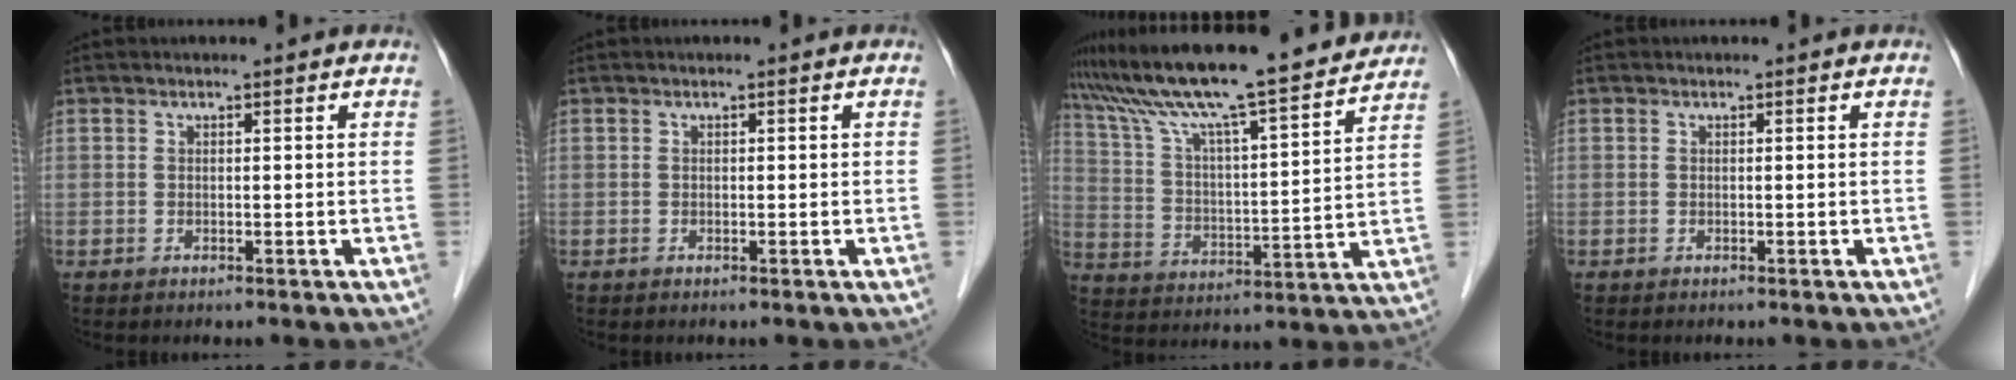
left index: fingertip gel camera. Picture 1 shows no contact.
{"total": 0.0}
{"total": 21.9, "force": [19.2, 0.8, 10.4], "torque": [-0.182, 0.005, 0.302]}
{"total": 0.0}